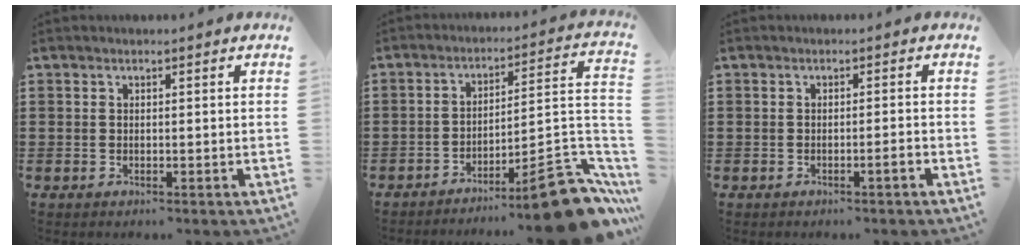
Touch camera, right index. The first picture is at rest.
{"total": 12.4, "force": [-9.3, 1.9, 8.0], "torque": [-0.087, 0.030, -0.164]}
{"total": 1.4, "force": [-0.9, -0.2, 1.1], "torque": [-0.018, -0.004, -0.016]}